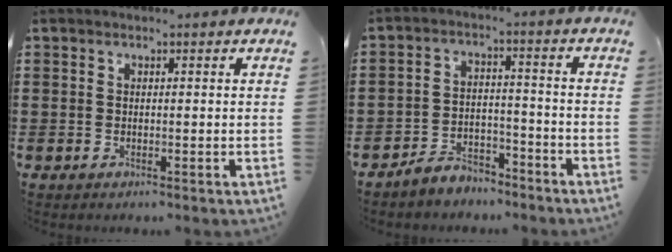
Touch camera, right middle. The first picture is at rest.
{"total": 4.7, "force": [-4.5, 1.1, 0.4], "torque": [-0.010, 0.012, -0.094]}